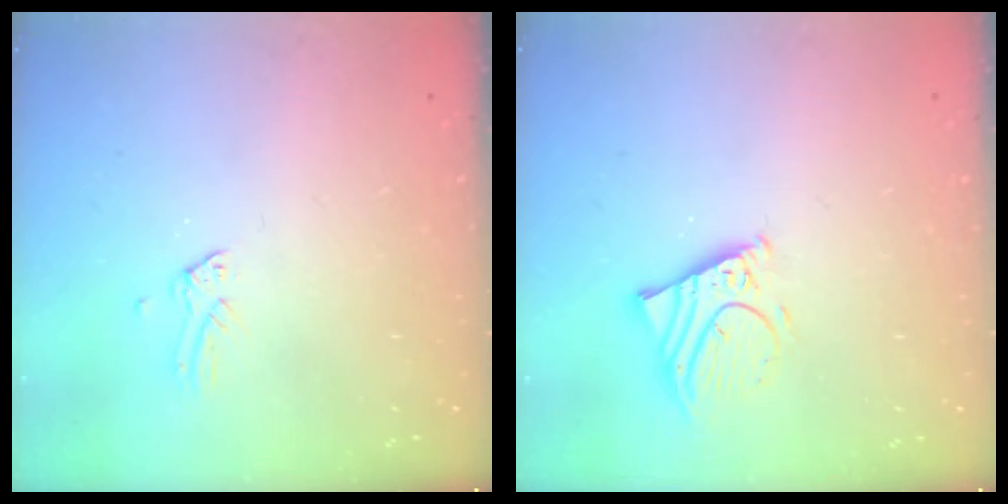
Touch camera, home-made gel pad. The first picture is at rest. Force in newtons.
{"total": 7.4, "press": 7.4, "slide": 0.8}